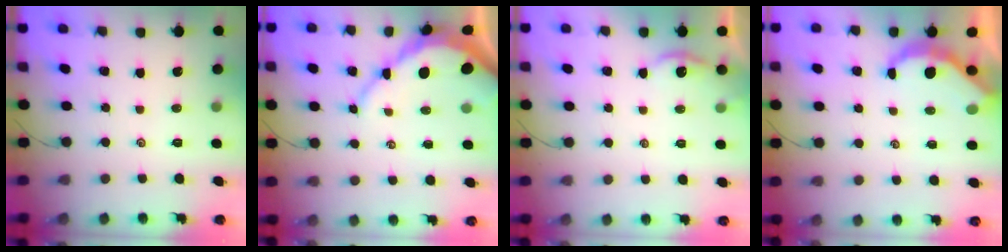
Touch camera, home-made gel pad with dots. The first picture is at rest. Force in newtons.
{"total": 8.0, "press": 8.0, "slide": 0.9}
{"total": 2.4, "press": 2.4, "slide": 0.1}
{"total": 4.2, "press": 4.1, "slide": 0.5}